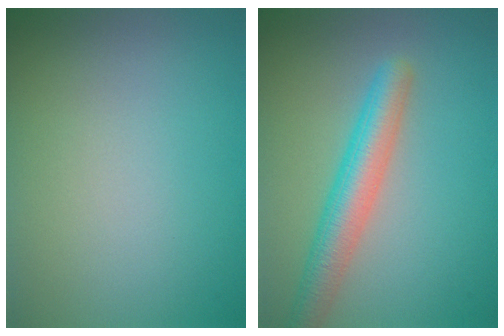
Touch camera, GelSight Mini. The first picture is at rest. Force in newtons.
{"total": 4.5, "press": 4.5, "slide": 0.2}